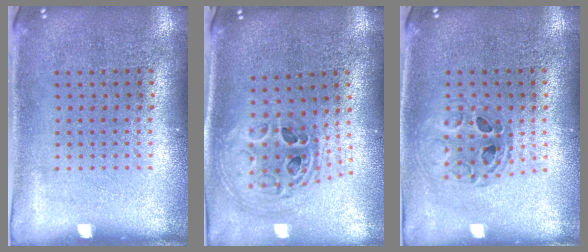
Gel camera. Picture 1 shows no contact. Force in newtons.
{"total": 1.3, "press": 1.2, "slide": 0.6}
{"total": 0.8, "press": 0.7, "slide": 0.2}